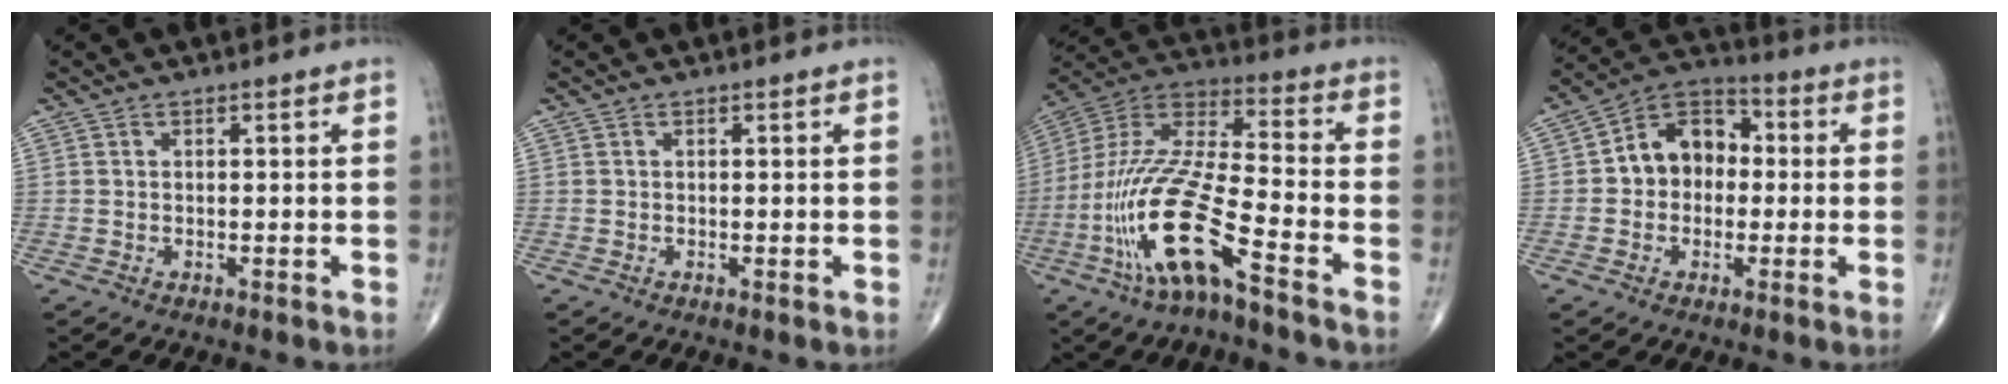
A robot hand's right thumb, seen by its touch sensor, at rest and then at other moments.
{"total": 0.0}
{"total": 19.2, "force": [-8.9, 4.1, 16.5], "torque": [-0.368, 0.041, -0.172]}
{"total": 11.0, "force": [0.3, 8.4, 7.0], "torque": [-0.079, 0.034, -0.010]}